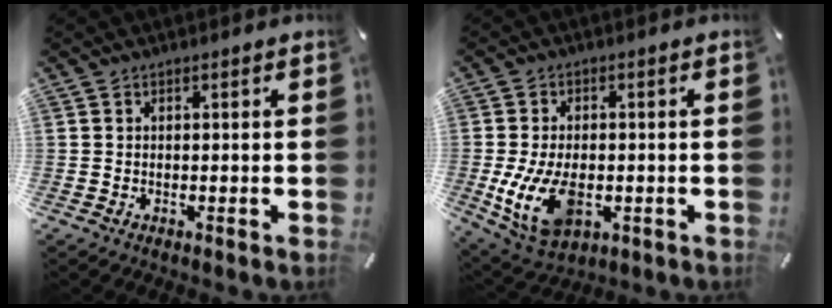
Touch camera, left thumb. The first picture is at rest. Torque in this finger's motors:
{"motor_torque": [1.03, 2.13, 0.61, -0.22, 0.45]}